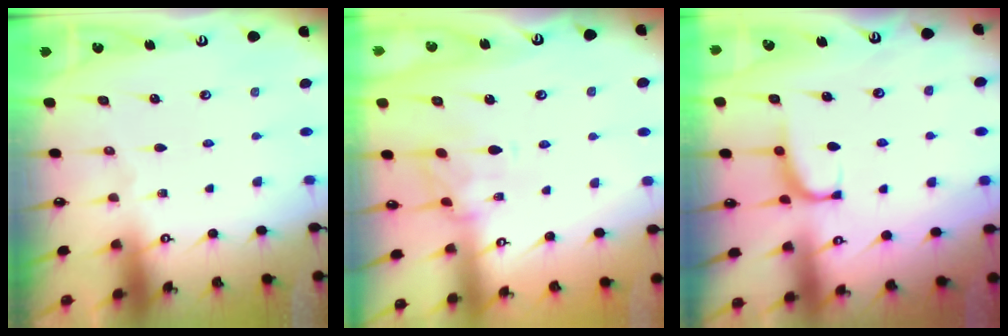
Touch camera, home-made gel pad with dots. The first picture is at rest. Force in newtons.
{"total": 2.4, "press": 2.2, "slide": 1.2}
{"total": 0.7, "press": 0.0, "slide": 0.7}